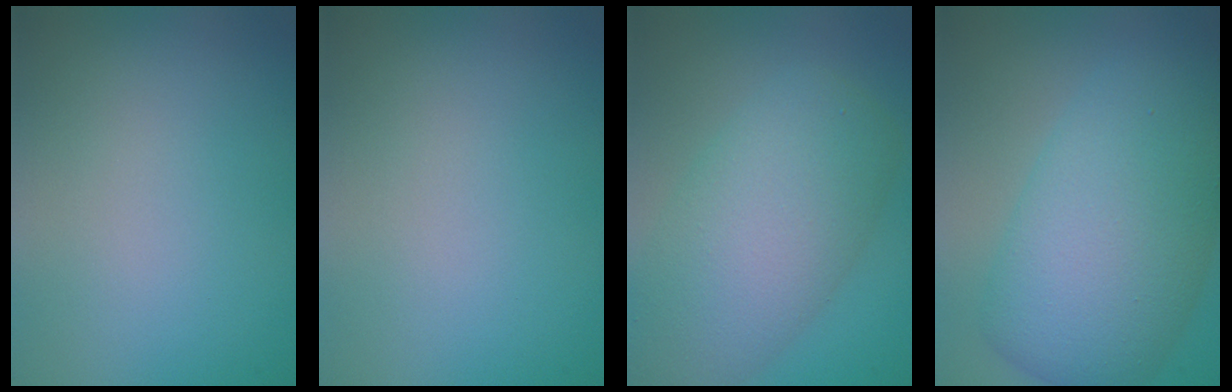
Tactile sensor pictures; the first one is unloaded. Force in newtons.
{"total": 0.0}
{"total": 8.0, "press": 7.9, "slide": 0.4}
{"total": 10.4, "press": 10.4, "slide": 0.2}